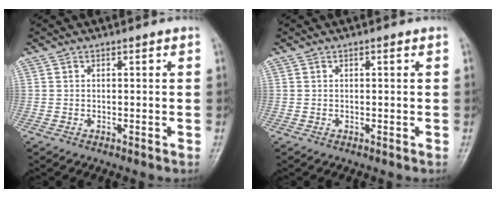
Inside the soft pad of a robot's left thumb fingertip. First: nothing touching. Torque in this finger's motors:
{"motor_torque": [0.19, 0.26, -0.05, -0.07, -0.01]}